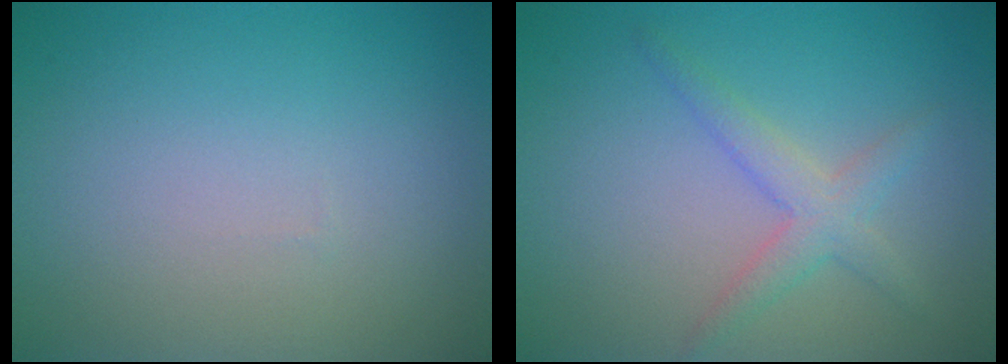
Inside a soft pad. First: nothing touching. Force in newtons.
{"total": 1.9, "press": 1.9, "slide": 0.1}